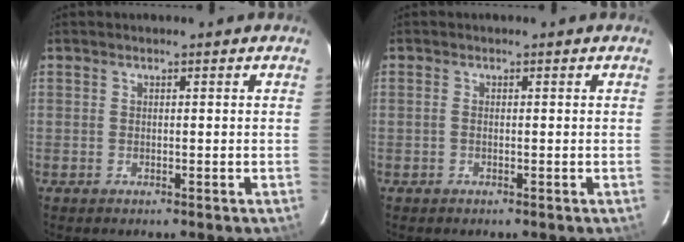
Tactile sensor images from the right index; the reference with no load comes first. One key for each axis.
{"total": 0.5, "fx": -0.1, "fy": 0.3, "fz": 0.4, "tx": -0.008, "ty": 0.003, "tz": -0.003}